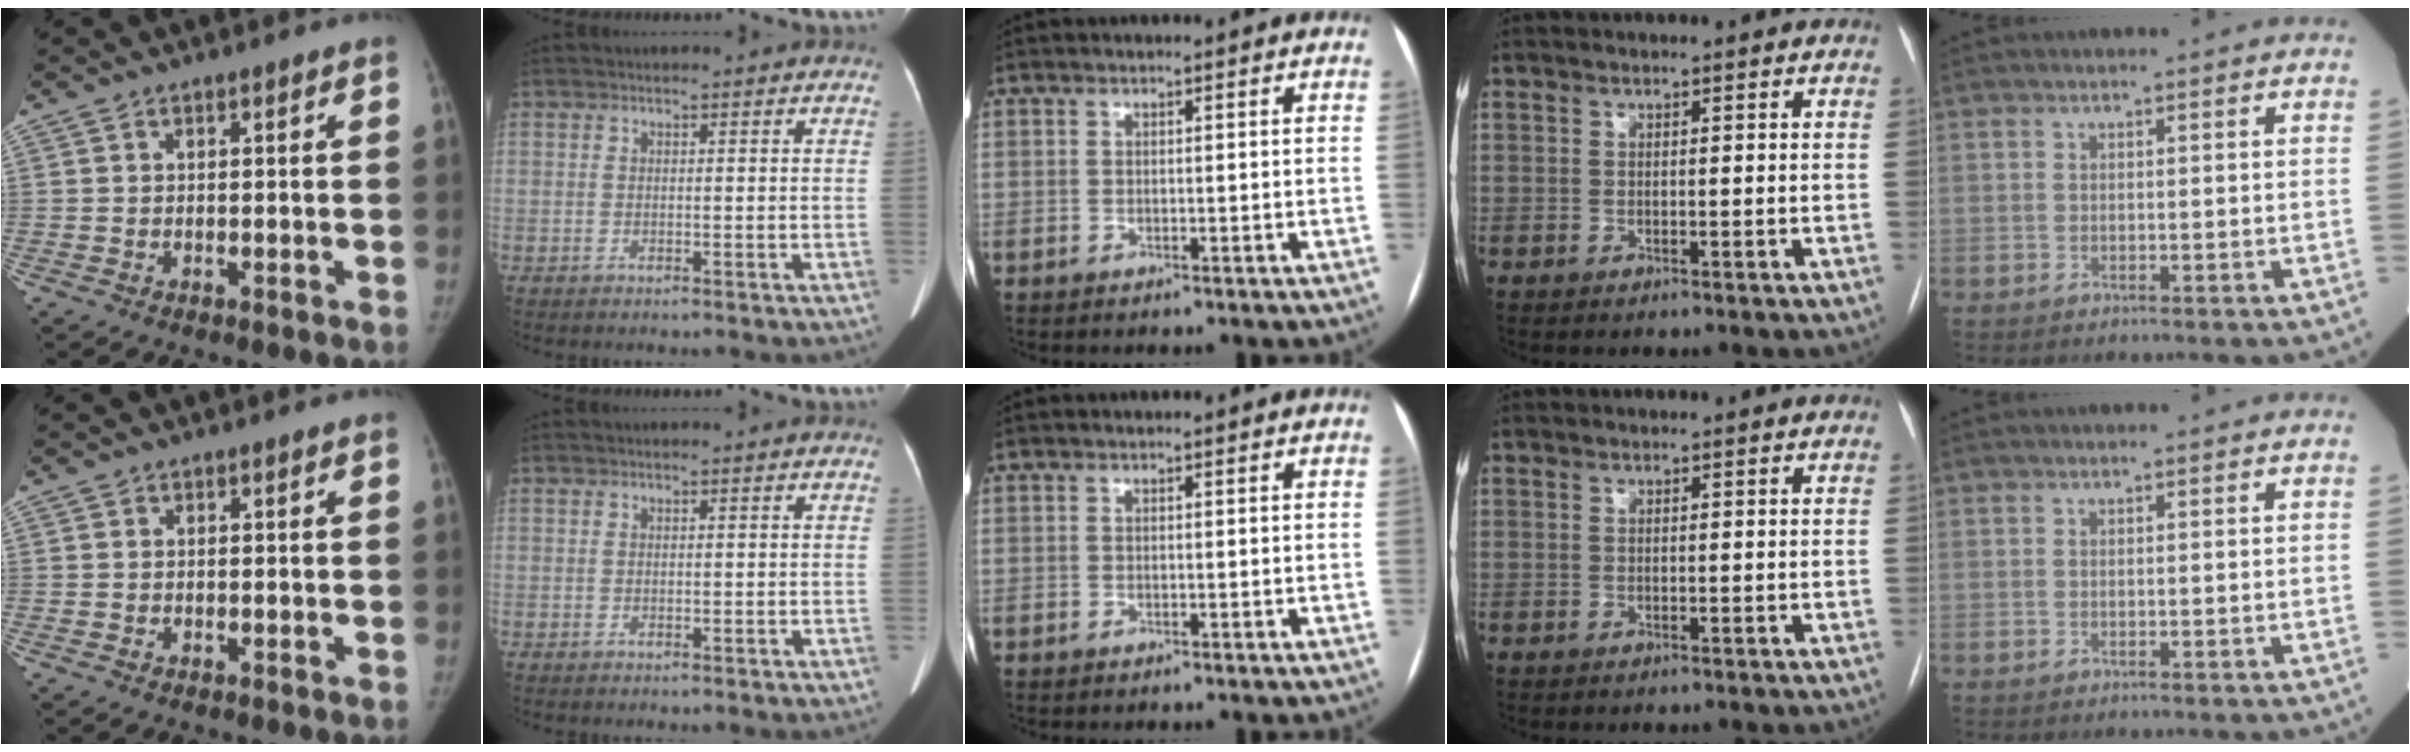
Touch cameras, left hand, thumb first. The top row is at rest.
{}